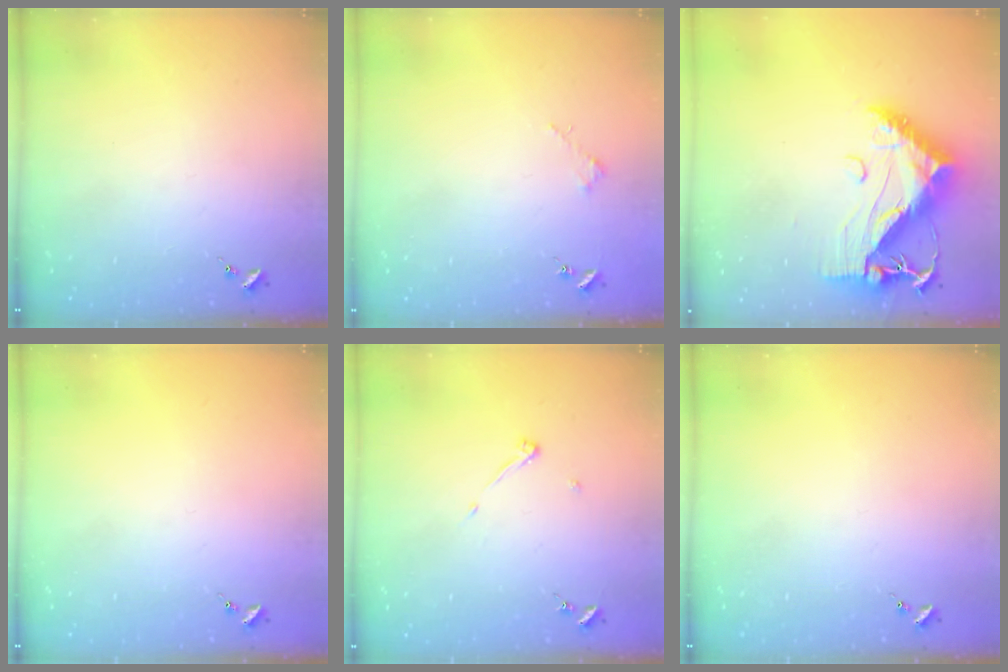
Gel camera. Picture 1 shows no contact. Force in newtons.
{"total": 1.8, "press": 1.8, "slide": 0.2}
{"total": 19.1, "press": 19.0, "slide": 1.6}
{"total": 0.0}
{"total": 3.6, "press": 3.6, "slide": 0.4}
{"total": 0.0}